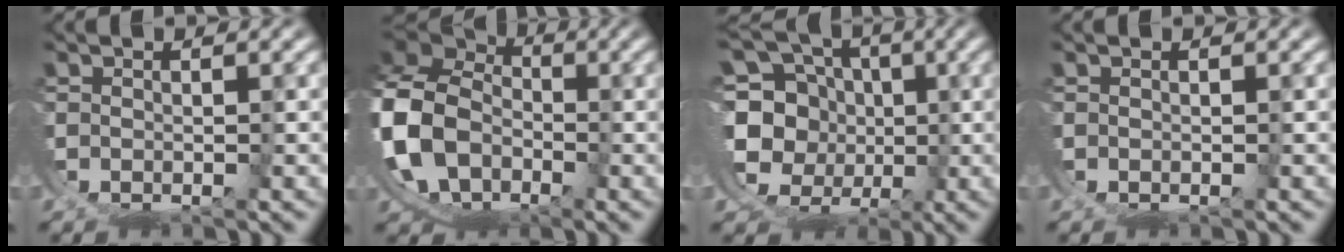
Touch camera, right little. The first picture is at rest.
{"total": 13.5, "force": [0.9, 12.0, 6.1], "torque": [-0.186, -0.033, 0.014]}
{"total": 14.1, "force": [0.4, 13.1, 5.3], "torque": [-0.135, -0.058, 0.010]}
{"total": 0.0}